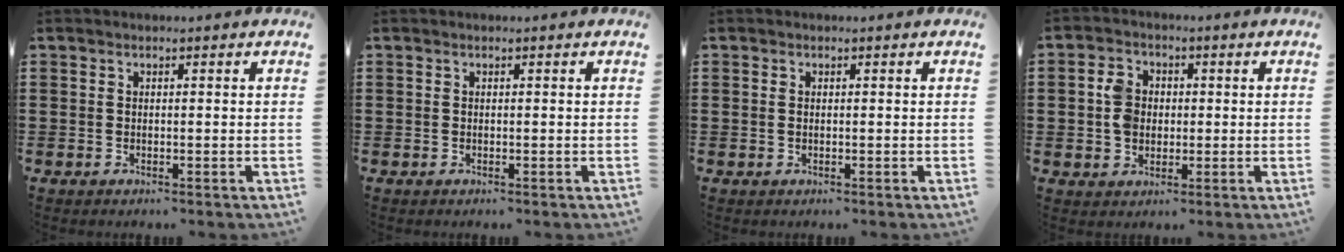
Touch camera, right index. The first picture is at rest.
{"total": 0.0}
{"total": 0.6, "force": [0.1, 0.4, 0.5], "torque": [-0.012, 0.002, 0.001]}
{"total": 5.0, "force": [0.0, 4.1, 2.8], "torque": [-0.070, 0.012, -0.003]}